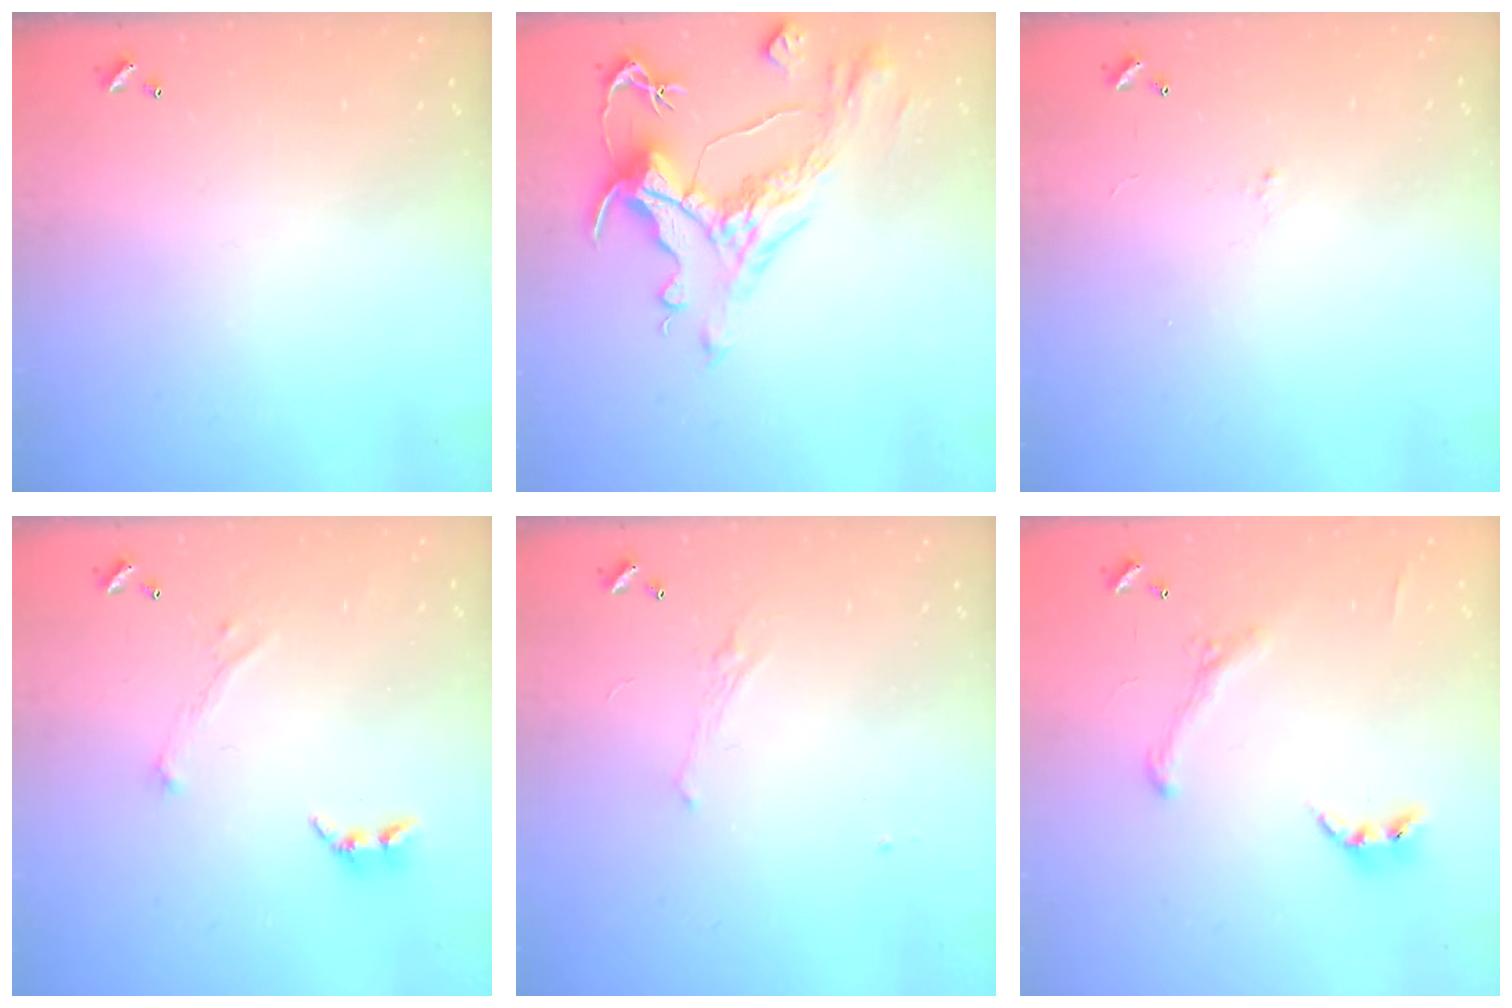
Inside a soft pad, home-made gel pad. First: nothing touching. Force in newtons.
{"total": 3.5, "press": 3.1, "slide": 1.5}
{"total": 0.6, "press": 0.2, "slide": 0.6}
{"total": 2.4, "press": 2.2, "slide": 0.9}
{"total": 1.6, "press": 1.4, "slide": 0.8}
{"total": 0.5, "press": 0.0, "slide": 0.5}